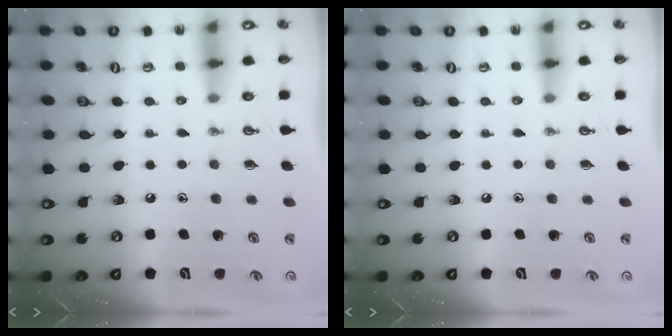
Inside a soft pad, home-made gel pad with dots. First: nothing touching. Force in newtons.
{"total": 0.0}